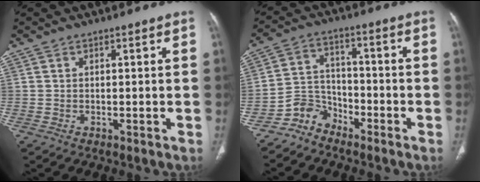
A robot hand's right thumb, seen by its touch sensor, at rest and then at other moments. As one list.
[{"total": 6.0, "force": [-5.0, 3.3, 0.4], "torque": [0.012, 0.049, -0.104]}]